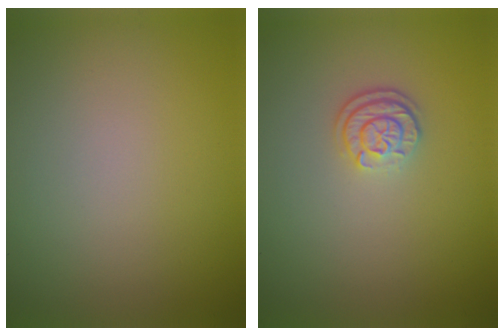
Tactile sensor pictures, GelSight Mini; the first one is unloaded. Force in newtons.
{"total": 2.3, "press": 1.7, "slide": 1.4}